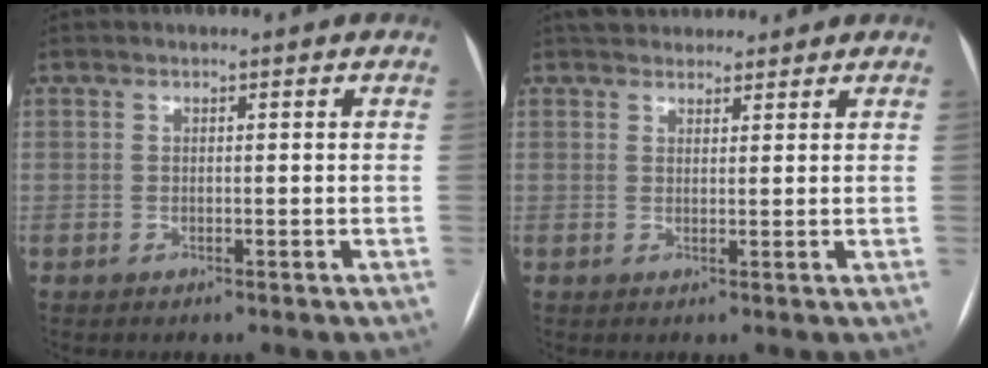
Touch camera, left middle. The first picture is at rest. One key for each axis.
{"total": 6.3, "fx": 5.5, "fy": 2.4, "fz": 1.7, "tx": -0.014, "ty": 0.029, "tz": 0.084}